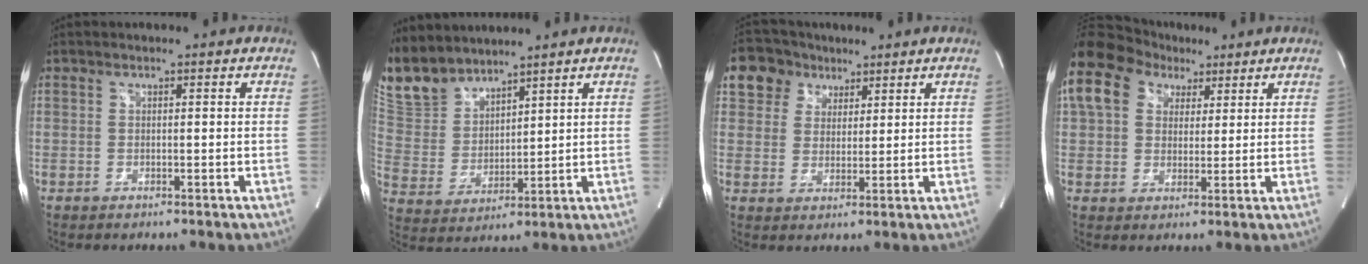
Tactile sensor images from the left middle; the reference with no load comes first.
{"total": 9.0, "force": [8.3, 3.0, 1.2], "torque": [-0.042, 0.008, 0.188]}
{"total": 7.0, "force": [3.8, 5.8, 1.1], "torque": [-0.022, 0.019, 0.071]}
{"total": 15.6, "force": [7.9, 11.3, 7.4], "torque": [-0.192, 0.065, 0.141]}